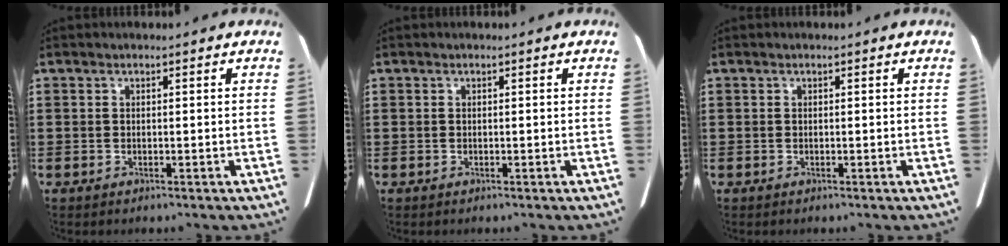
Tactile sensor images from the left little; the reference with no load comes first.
{"total": 0.0}
{"total": 0.0}